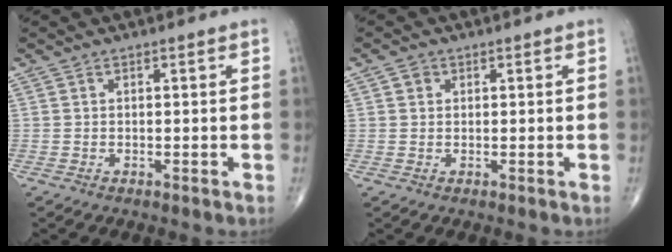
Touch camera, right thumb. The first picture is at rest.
{"total": 1.4, "force": [0.5, 1.3, 0.5], "torque": [0.000, 0.000, 0.003]}